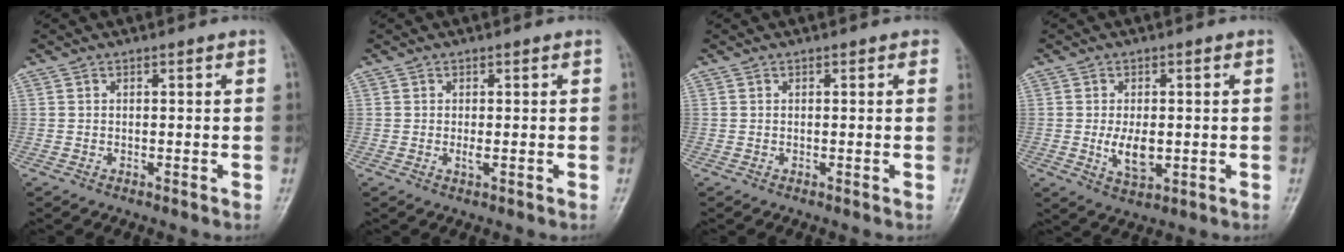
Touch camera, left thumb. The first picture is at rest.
{"total": 1.3, "force": [-0.1, 0.3, 1.2], "torque": [-0.023, -0.001, 0.001]}
{"total": 0.9, "force": [0.6, 0.4, 0.7], "torque": [-0.002, 0.001, 0.001]}
{"total": 5.7, "force": [-0.5, 3.0, 4.9], "torque": [-0.079, -0.010, -0.002]}